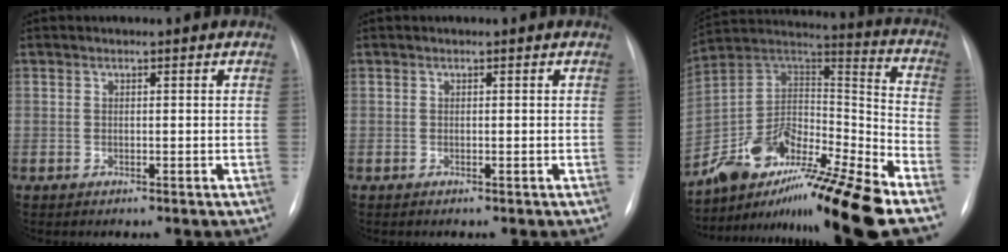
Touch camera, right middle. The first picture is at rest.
{"total": 0.0}
{"total": 23.3, "force": [-17.7, 2.2, 15.0], "torque": [-0.245, 0.006, -0.314]}